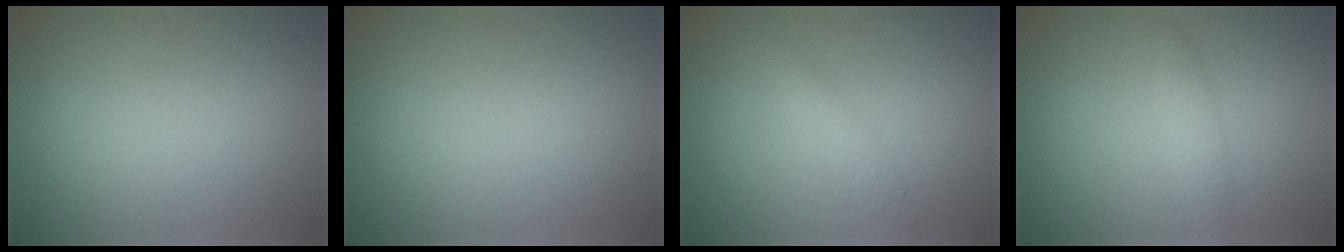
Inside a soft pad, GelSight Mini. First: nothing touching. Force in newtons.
{"total": 0.0}
{"total": 1.5, "press": 1.5, "slide": 0.0}
{"total": 1.5, "press": 1.5, "slide": 0.1}